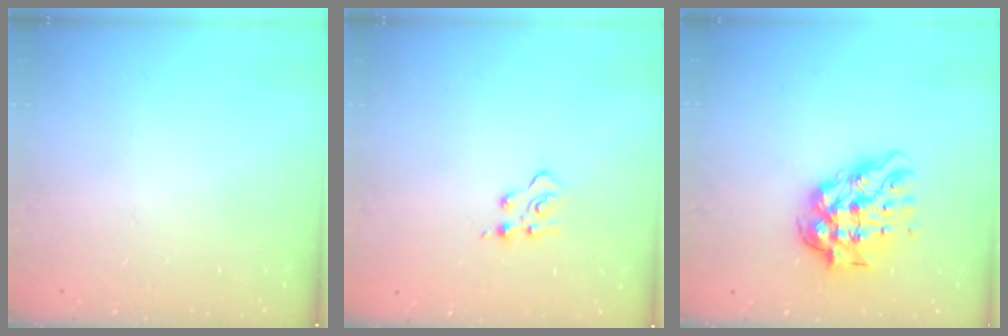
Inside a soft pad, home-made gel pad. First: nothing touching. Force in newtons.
{"total": 4.0, "press": 4.0, "slide": 0.4}
{"total": 12.4, "press": 12.4, "slide": 1.1}